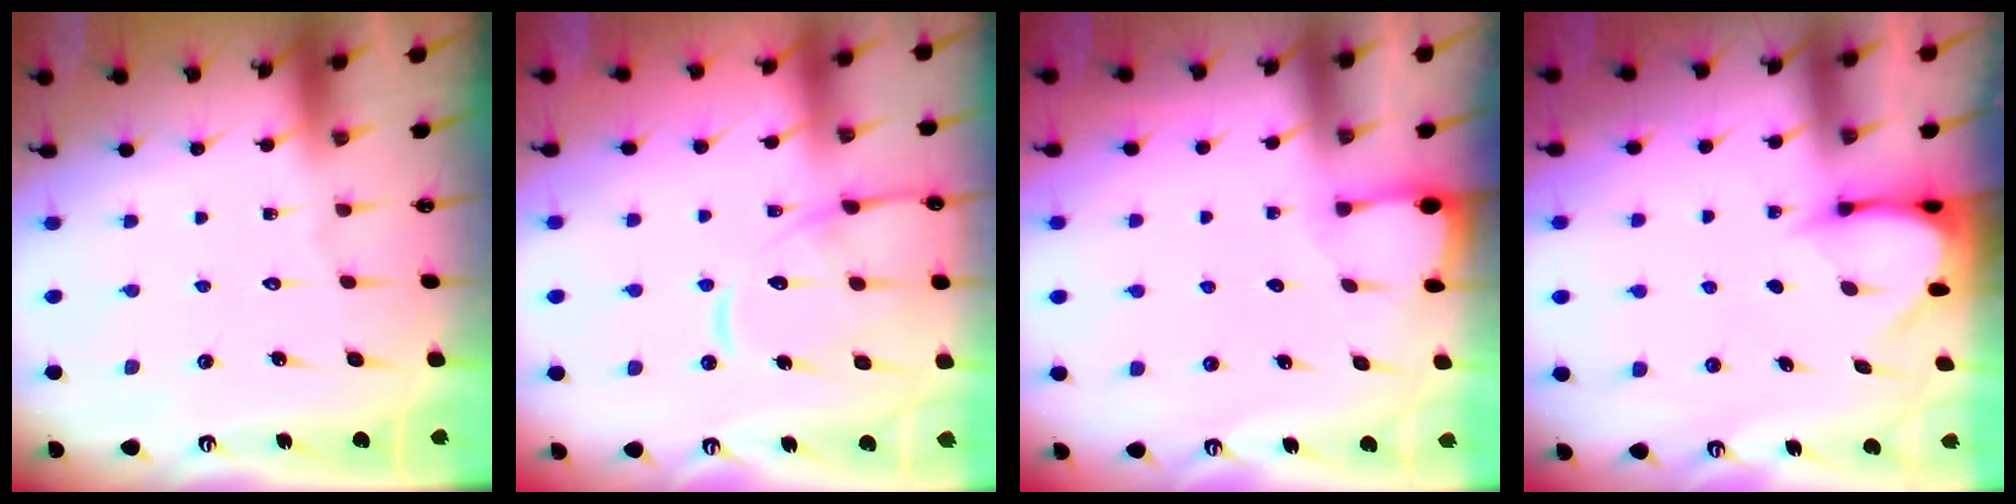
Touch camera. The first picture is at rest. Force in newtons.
{"total": 12.6, "press": 12.5, "slide": 1.1}
{"total": 1.3, "press": 1.3, "slide": 0.2}
{"total": 3.6, "press": 3.6, "slide": 0.3}